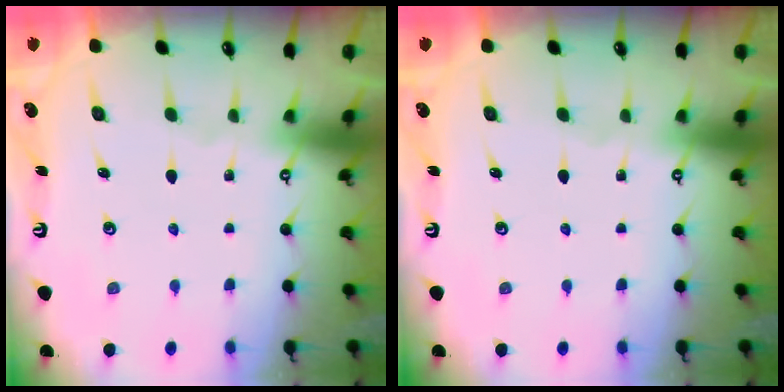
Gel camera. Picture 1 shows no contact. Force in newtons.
{"total": 0.0}